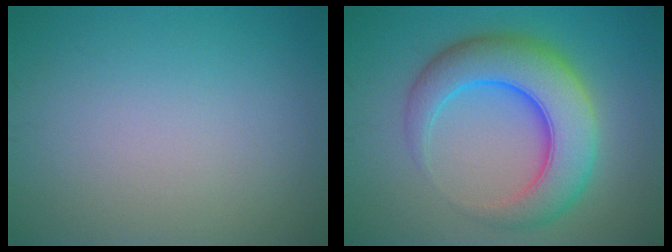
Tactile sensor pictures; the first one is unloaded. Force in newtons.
{"total": 8.7, "press": 8.7, "slide": 0.3}